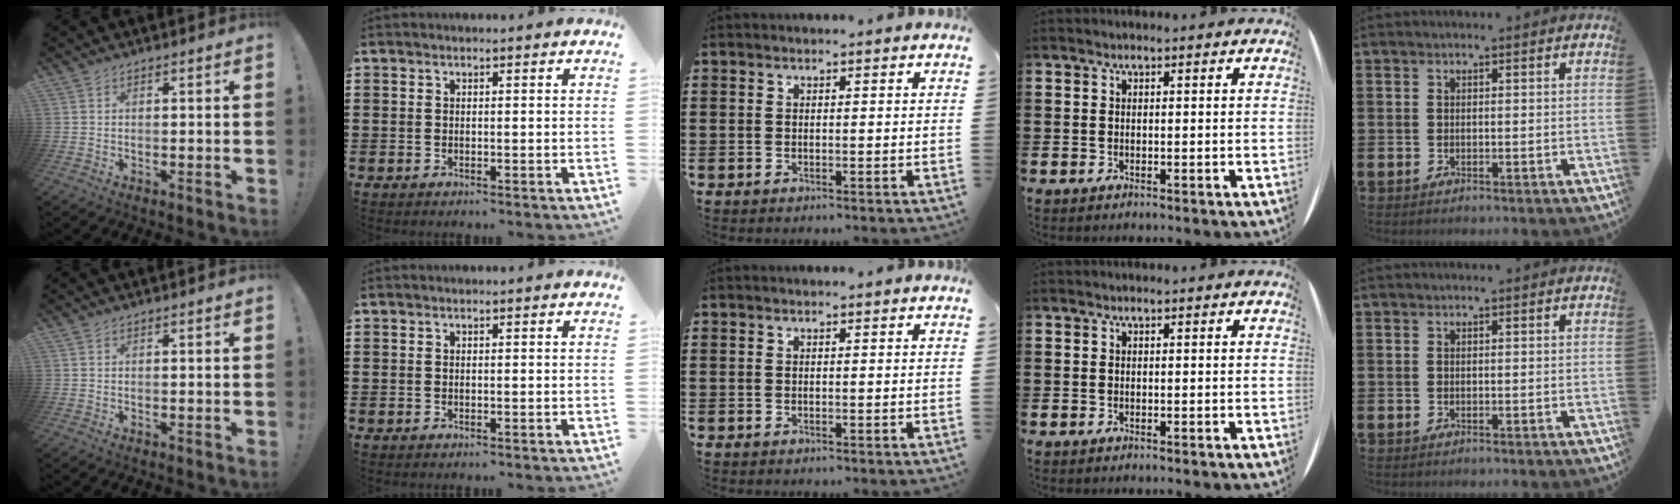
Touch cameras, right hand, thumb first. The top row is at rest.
{}